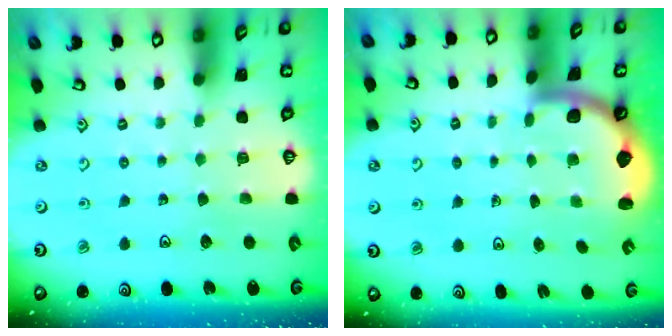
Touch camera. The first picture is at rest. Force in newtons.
{"total": 1.9, "press": 1.9, "slide": 0.3}